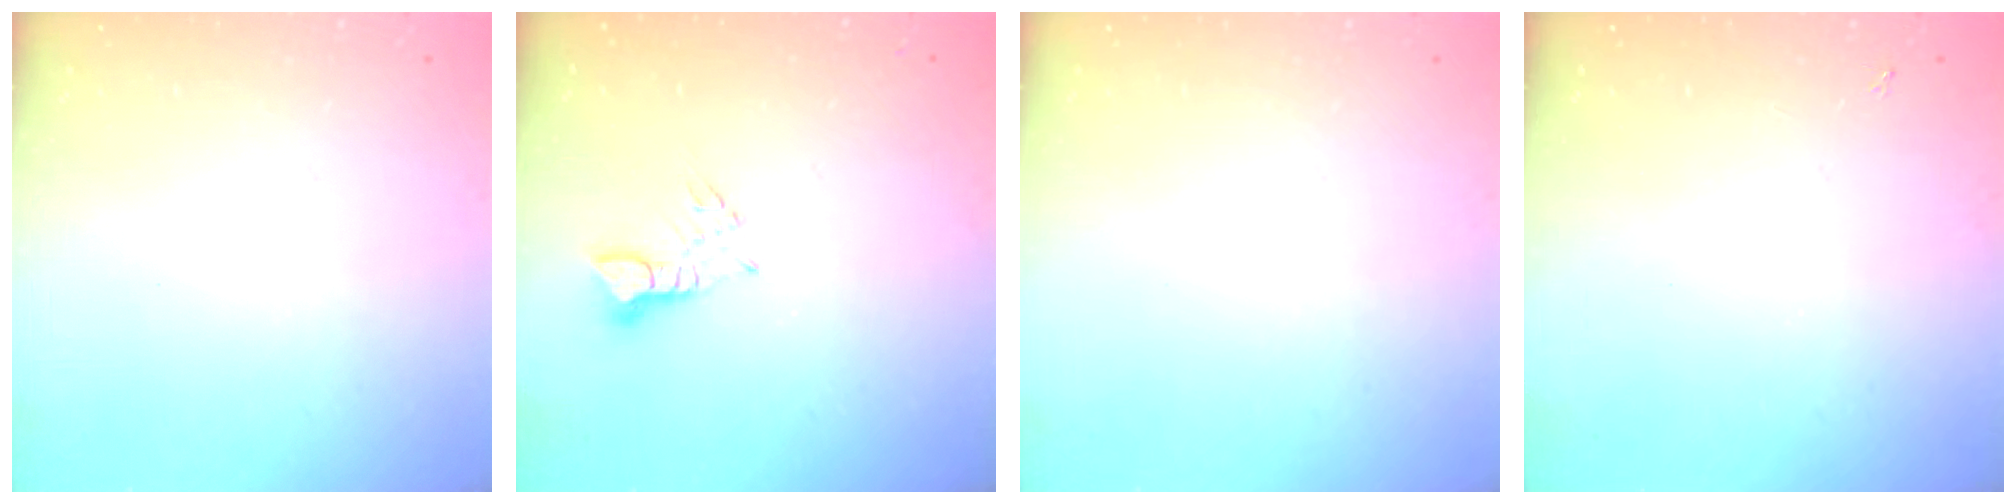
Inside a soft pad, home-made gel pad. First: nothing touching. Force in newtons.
{"total": 2.3, "press": 2.3, "slide": 0.3}
{"total": 0.0}
{"total": 1.3, "press": 1.3, "slide": 0.3}